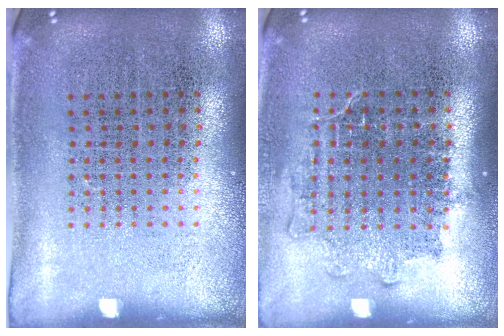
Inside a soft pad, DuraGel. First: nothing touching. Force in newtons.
{"total": 1.2, "press": 1.1, "slide": 0.6}